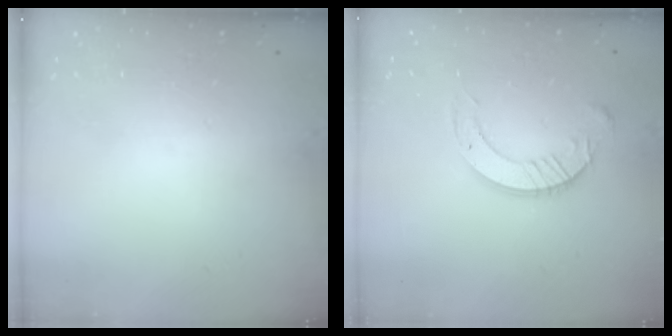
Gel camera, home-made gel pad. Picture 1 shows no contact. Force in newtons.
{"total": 10.1, "press": 10.0, "slide": 1.0}